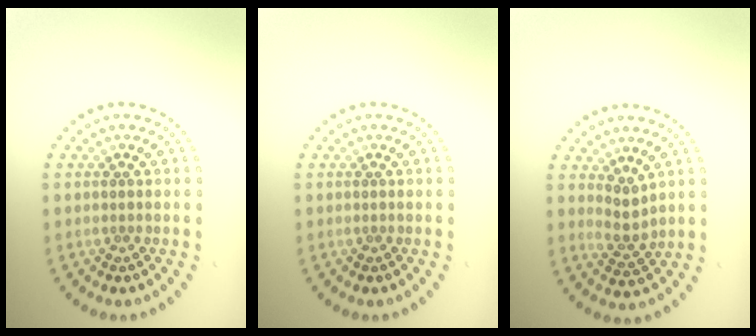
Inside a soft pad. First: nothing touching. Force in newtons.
{"total": 0.0}
{"total": 2.2, "press": 1.6, "slide": 1.5}